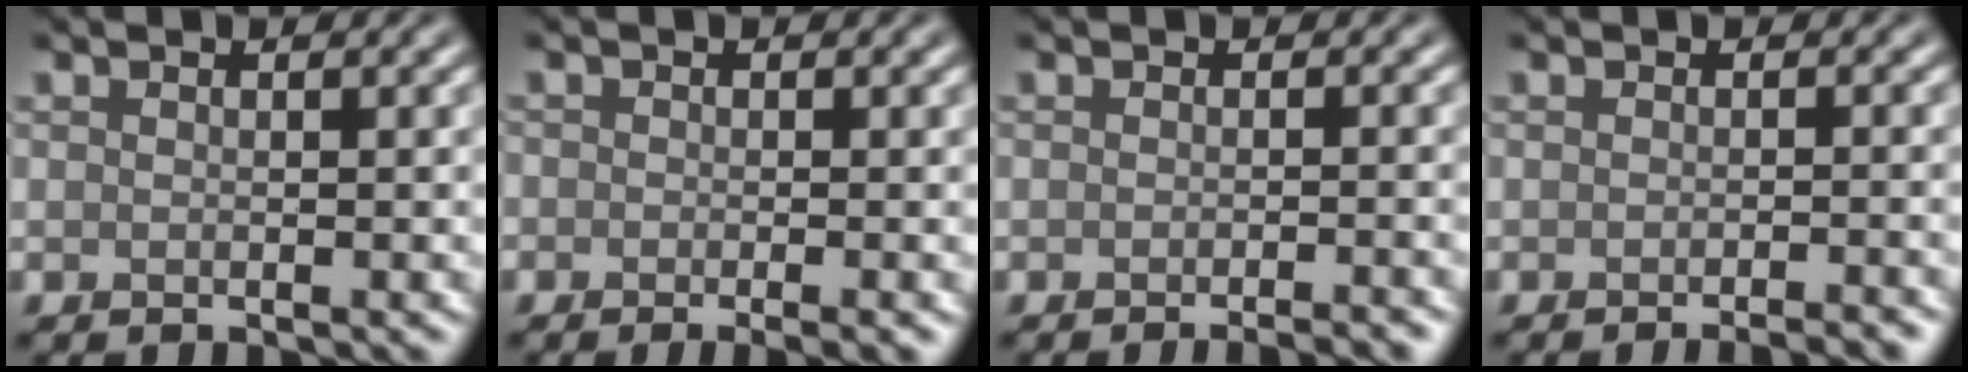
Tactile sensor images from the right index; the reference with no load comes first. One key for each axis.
{"total": 2.0, "fx": -1.1, "fy": 0.6, "fz": 1.6, "tx": -0.022, "ty": -0.008, "tz": -0.016}
{"total": 2.9, "fx": -2.1, "fy": 0.7, "fz": 2.0, "tx": -0.008, "ty": 0.006, "tz": -0.028}
{"total": 2.9, "fx": -2.1, "fy": 0.6, "fz": 1.9, "tx": -0.009, "ty": 0.006, "tz": -0.029}